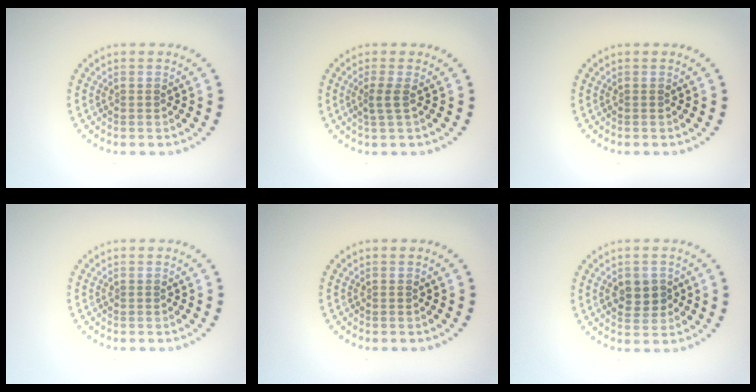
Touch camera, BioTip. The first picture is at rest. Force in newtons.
{"total": 1.5, "press": 1.0, "slide": 1.1}
{"total": 0.0}
{"total": 0.0}
{"total": 0.0}
{"total": 2.8, "press": 2.8, "slide": 0.4}